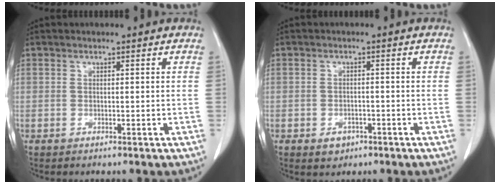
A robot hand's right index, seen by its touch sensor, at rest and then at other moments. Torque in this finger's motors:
{"motor_torque": [0.36, -0.28, 0.06, 0.03]}